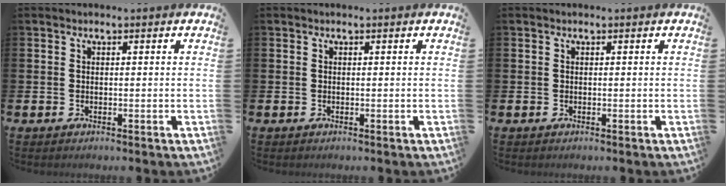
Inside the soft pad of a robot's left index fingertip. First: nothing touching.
{"total": 0.0}
{"total": 0.0}